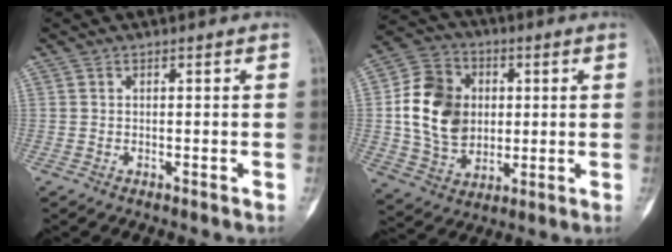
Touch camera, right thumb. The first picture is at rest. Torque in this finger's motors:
{"motor_torque": [0.98, 1.63, 0.58, -0.60, 0.05]}